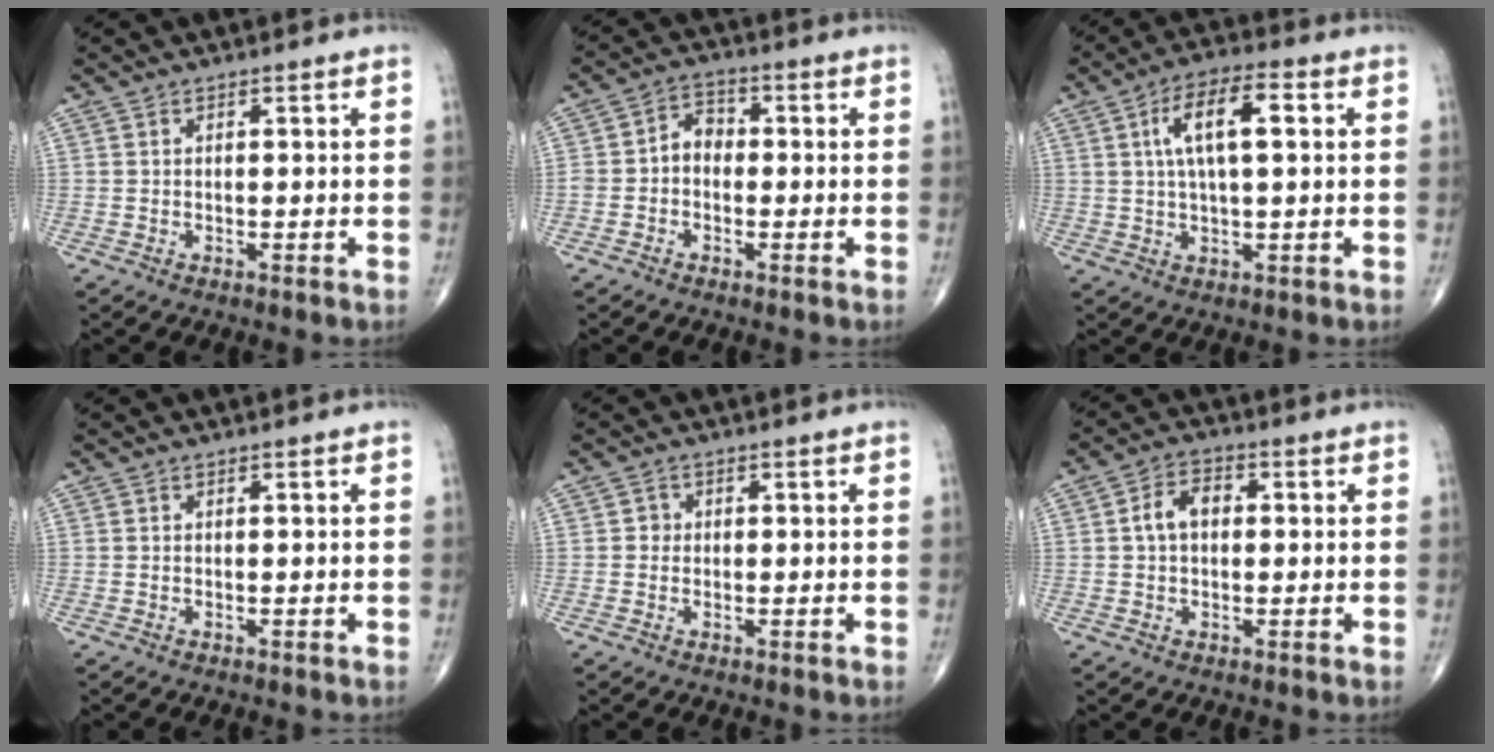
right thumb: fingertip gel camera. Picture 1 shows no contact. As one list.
[{"total": 4.6, "force": [-0.8, 3.6, 2.8], "torque": [-0.029, 0.021, -0.027]}, {"total": 10.3, "force": [2.4, 3.8, 9.3], "torque": [-0.165, 0.015, 0.038]}, {"total": 0.0}, {"total": 1.4, "force": [0.0, 1.4, 0.4], "torque": [0.002, 0.004, -0.003]}, {"total": 5.5, "force": [0.5, 3.7, 4.0], "torque": [-0.065, 0.018, 0.003]}]